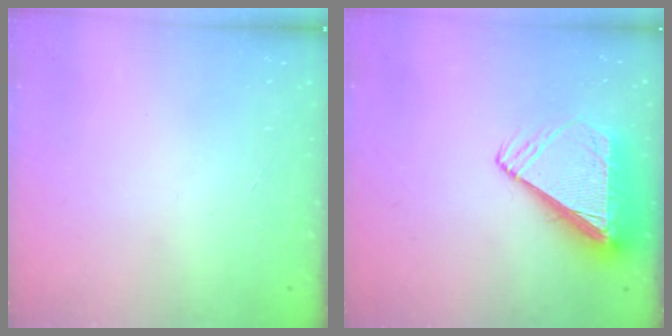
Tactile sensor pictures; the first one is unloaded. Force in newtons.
{"total": 8.9, "press": 8.8, "slide": 1.4}